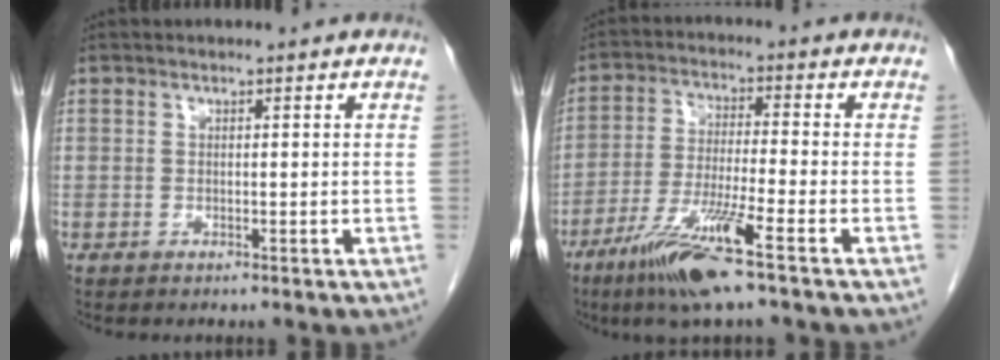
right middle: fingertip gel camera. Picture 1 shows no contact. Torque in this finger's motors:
{"motor_torque": [1.52, -0.62, 0.37, 0.16]}